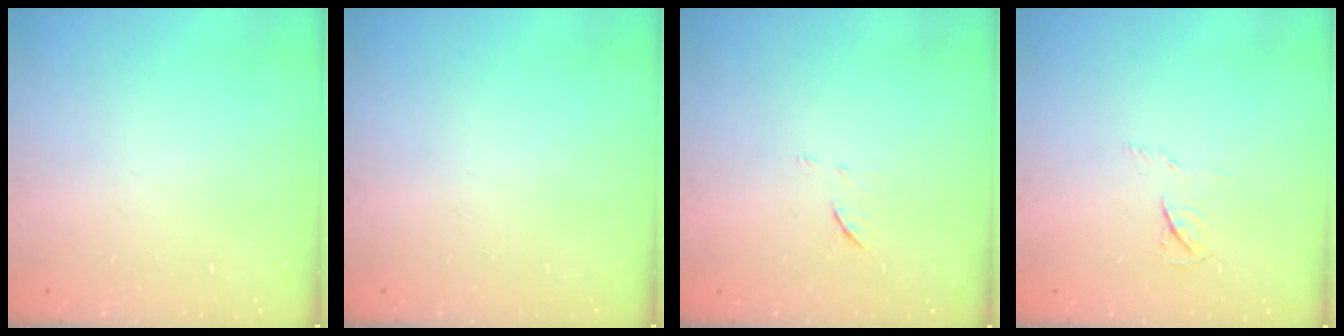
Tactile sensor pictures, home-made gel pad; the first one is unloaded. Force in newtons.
{"total": 0.0}
{"total": 5.8, "press": 5.7, "slide": 1.3}
{"total": 3.8, "press": 3.8, "slide": 0.5}